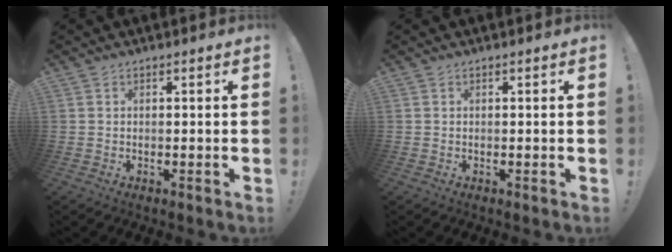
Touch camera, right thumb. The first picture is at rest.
{"total": 0.0}